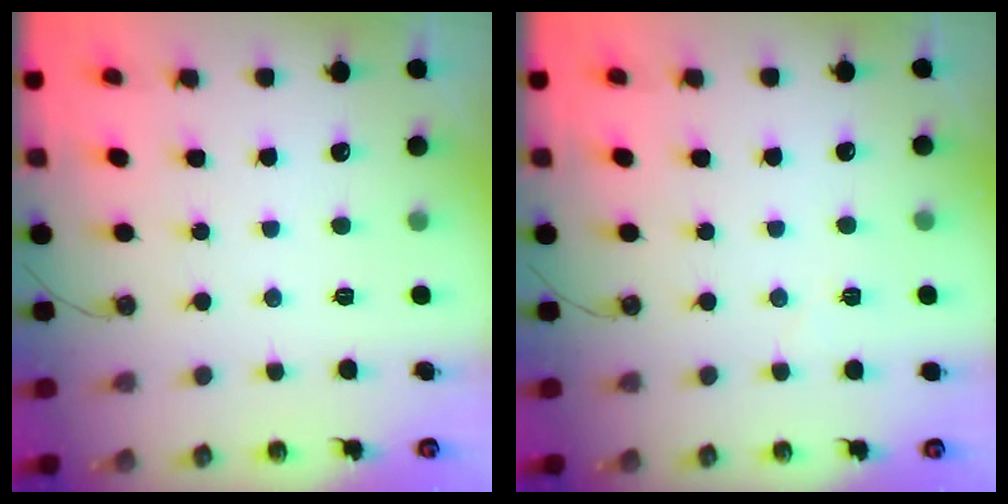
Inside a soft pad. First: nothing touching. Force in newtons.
{"total": 2.6, "press": 2.2, "slide": 1.5}